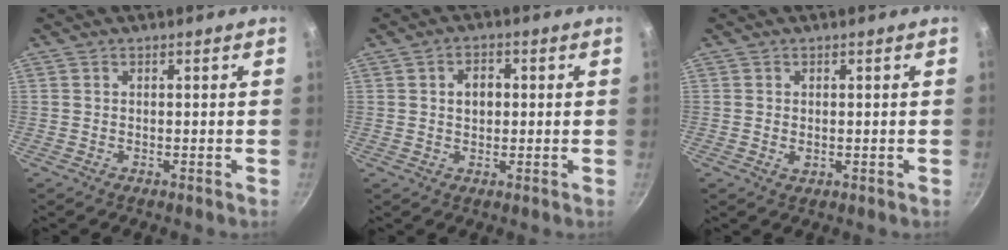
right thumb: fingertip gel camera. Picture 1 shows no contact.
{"total": 3.9, "force": [0.5, 2.8, 2.7], "torque": [-0.026, 0.008, 0.007]}
{"total": 1.4, "force": [0.0, 1.0, 1.0], "torque": [-0.015, -0.003, 0.001]}